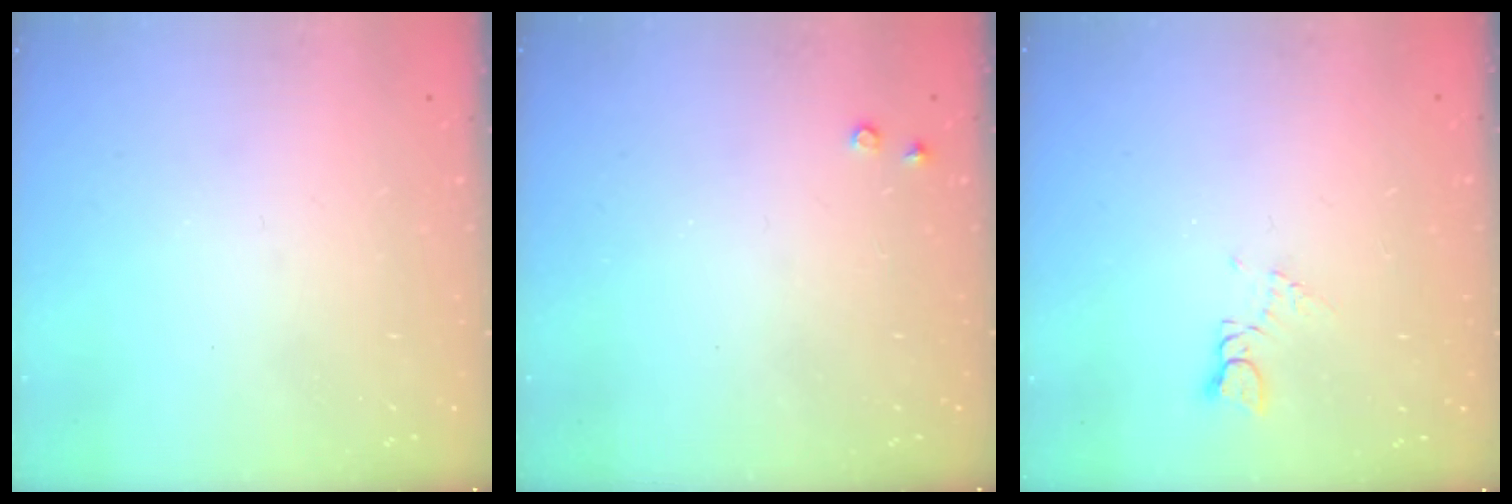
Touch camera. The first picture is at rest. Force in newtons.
{"total": 2.8, "press": 2.8, "slide": 0.5}
{"total": 1.7, "press": 1.6, "slide": 0.3}